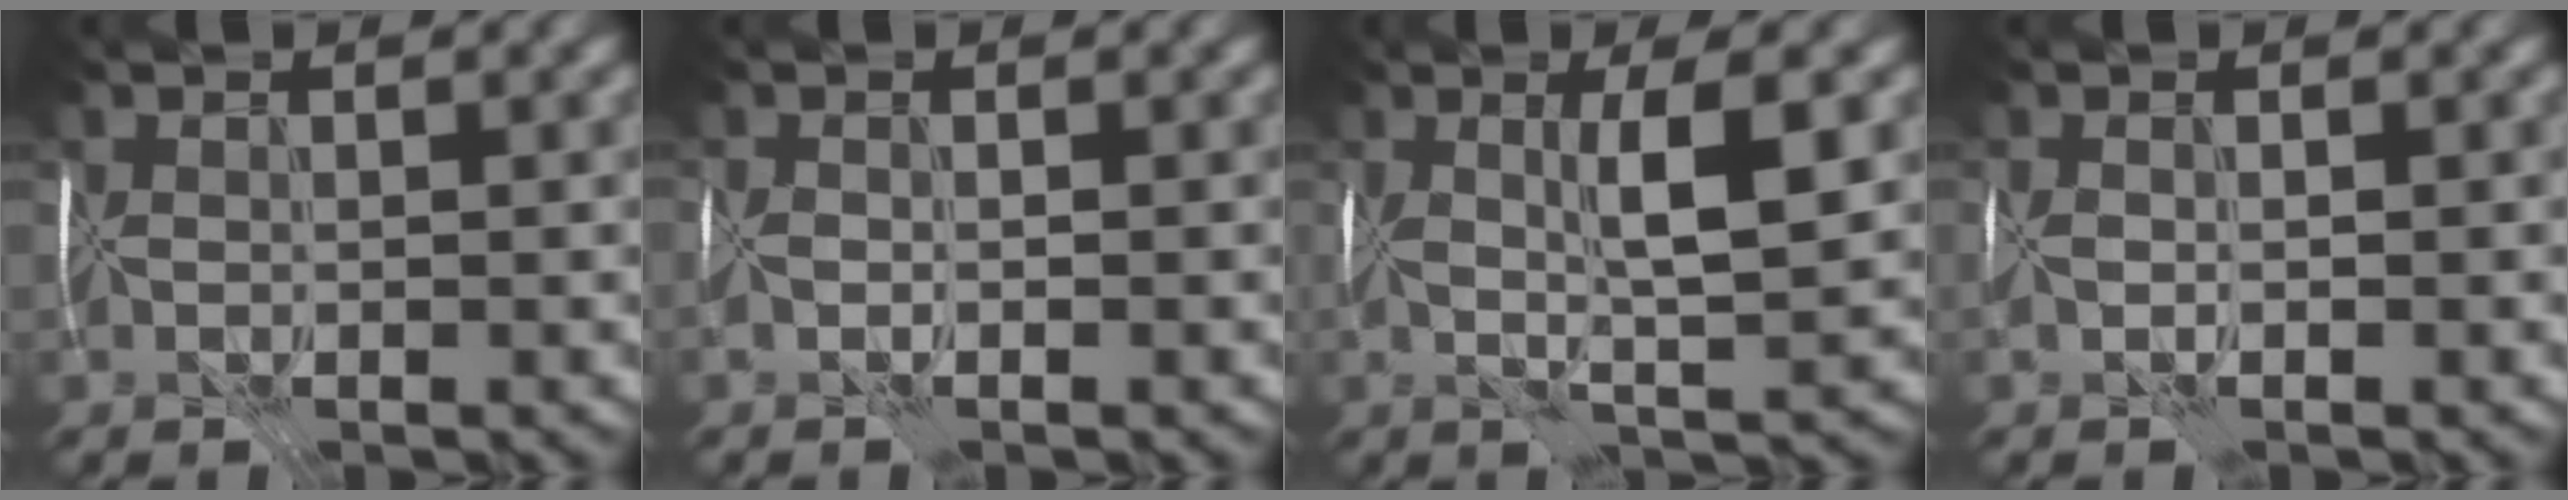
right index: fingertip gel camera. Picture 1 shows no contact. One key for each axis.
{"total": 1.4, "fx": -0.9, "fy": 0.4, "fz": 1.0, "tx": -0.021, "ty": -0.003, "tz": -0.020}
{"total": 5.3, "fx": 0.9, "fy": 0.8, "fz": 5.2, "tx": -0.089, "ty": 0.003, "tz": 0.015}
{"total": 1.5, "fx": -0.4, "fy": 0.7, "fz": 1.3, "tx": -0.026, "ty": -0.003, "tz": -0.012}